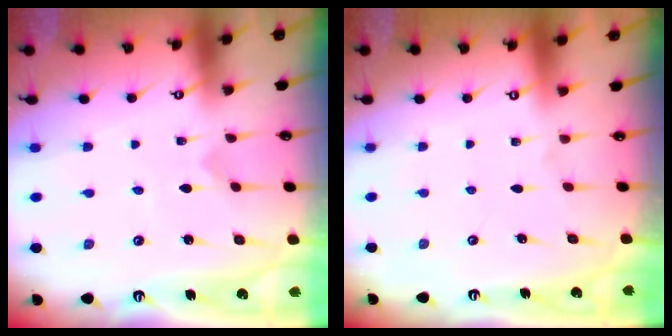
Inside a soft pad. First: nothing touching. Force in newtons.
{"total": 0.0}